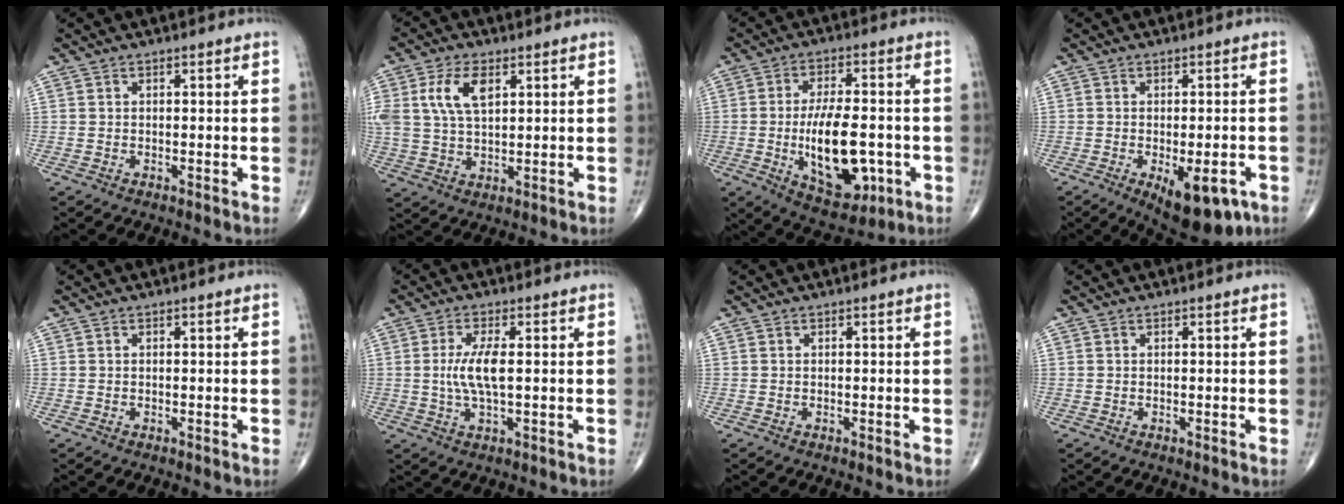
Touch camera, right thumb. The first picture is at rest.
{"total": 9.0, "force": [3.1, 4.6, 7.0], "torque": [-0.145, -0.001, 0.063]}
{"total": 15.7, "force": [-3.2, 7.4, 13.5], "torque": [-0.206, 0.007, -0.035]}
{"total": 11.5, "force": [-4.9, 4.8, 9.3], "torque": [-0.113, -0.001, -0.058]}
{"total": 0.0}
{"total": 6.2, "force": [0.3, 1.7, 5.9], "torque": [-0.134, -0.005, 0.006]}
{"total": 0.0}
{"total": 0.0}